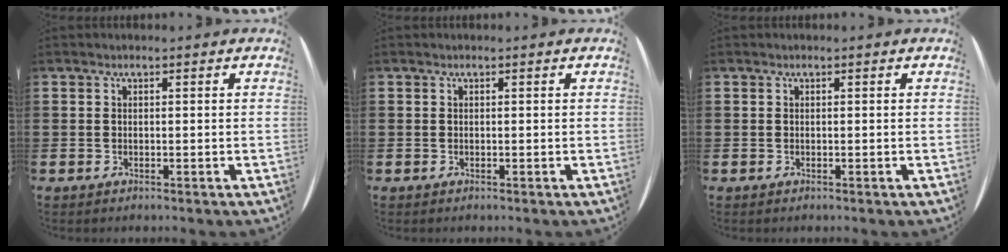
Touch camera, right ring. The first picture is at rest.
{"total": 0.0}
{"total": 0.0}